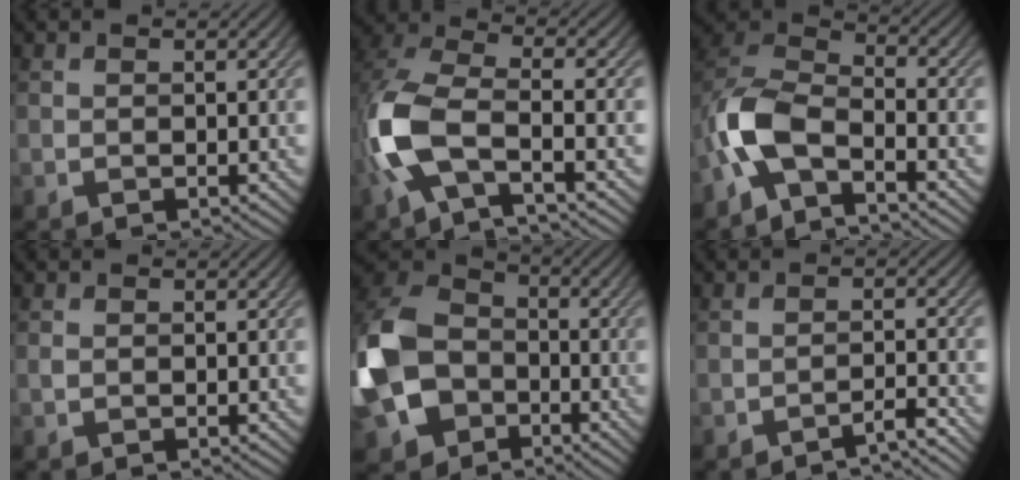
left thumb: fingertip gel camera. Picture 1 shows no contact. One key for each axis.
{"total": 9.7, "fx": -3.3, "fy": 3.9, "fz": 8.2, "tx": -0.189, "ty": -0.002, "tz": -0.084}
{"total": 8.4, "fx": -4.3, "fy": 4.0, "fz": 5.9, "tx": -0.131, "ty": 0.005, "tz": -0.106}
{"total": 0.6, "fx": 0.0, "fy": 0.4, "fz": 0.4, "tx": -0.008, "ty": -0.001, "tz": -0.002}
{"total": 15.6, "fx": -3.9, "fy": 11.7, "fz": 9.5, "tx": -0.266, "ty": -0.040, "tz": -0.077}
{"total": 2.6, "fx": -2.2, "fy": 0.1, "fz": 1.3, "tx": -0.014, "ty": 0.009, "tz": -0.047}